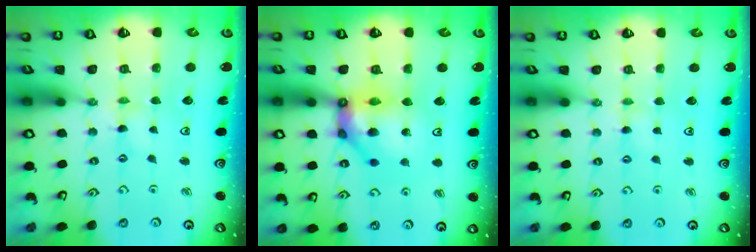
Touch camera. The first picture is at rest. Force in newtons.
{"total": 14.4, "press": 14.2, "slide": 2.8}
{"total": 2.3, "press": 2.3, "slide": 0.4}